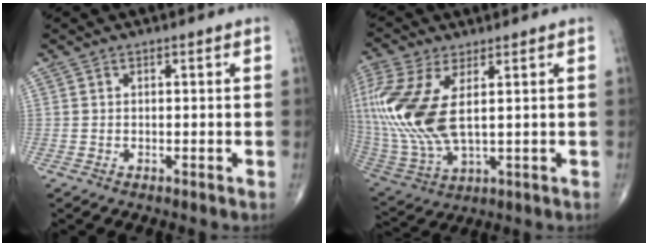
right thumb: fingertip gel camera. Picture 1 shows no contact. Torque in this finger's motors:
{"motor_torque": [-0.55, 2.76, 1.13, -0.53, 0.73]}